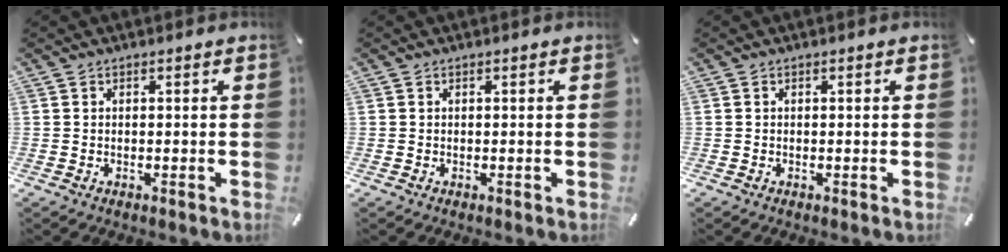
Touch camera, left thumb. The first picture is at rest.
{"total": 0.0}
{"total": 0.0}